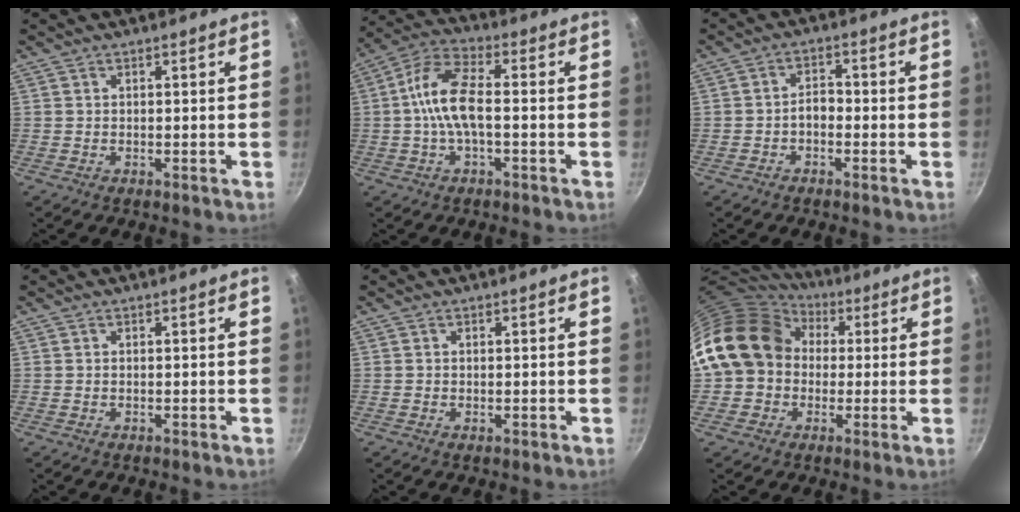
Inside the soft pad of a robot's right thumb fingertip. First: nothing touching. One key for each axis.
{"total": 10.5, "fx": -0.9, "fy": 4.6, "fz": 9.4, "tx": -0.188, "ty": 0.033, "tz": -0.031}
{"total": 3.0, "fx": -1.3, "fy": 1.9, "fz": 2.0, "tx": -0.021, "ty": 0.020, "tz": -0.026}
{"total": 0.0}
{"total": 0.0}
{"total": 17.3, "fx": 2.6, "fy": 14.5, "fz": 9.2, "tx": -0.146, "ty": 0.037, "tz": 0.039}